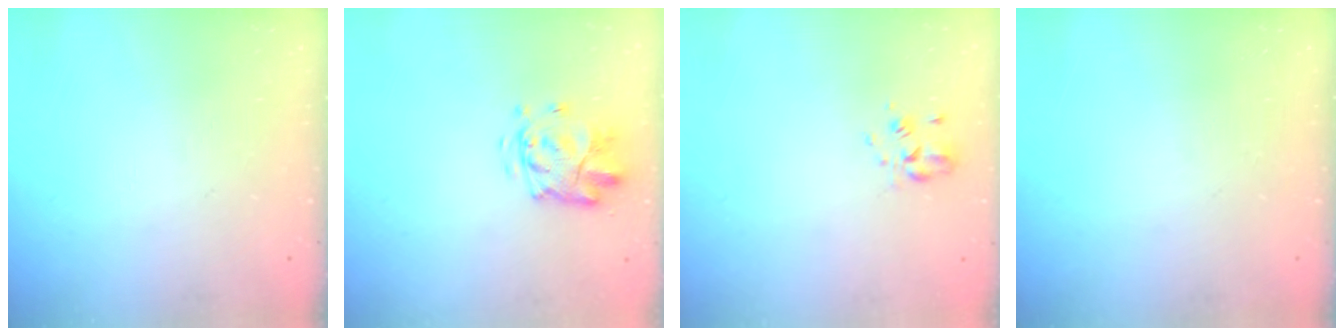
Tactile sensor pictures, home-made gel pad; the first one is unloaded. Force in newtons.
{"total": 3.8, "press": 3.5, "slide": 1.6}
{"total": 2.3, "press": 2.1, "slide": 1.0}
{"total": 0.0}